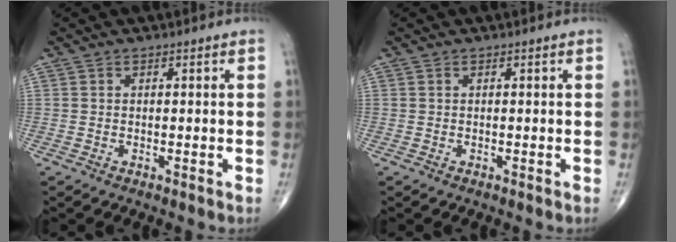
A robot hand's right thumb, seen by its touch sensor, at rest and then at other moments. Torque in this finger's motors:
{"motor_torque": [-0.01, -0.15, -0.29, 0.07, 0.03]}